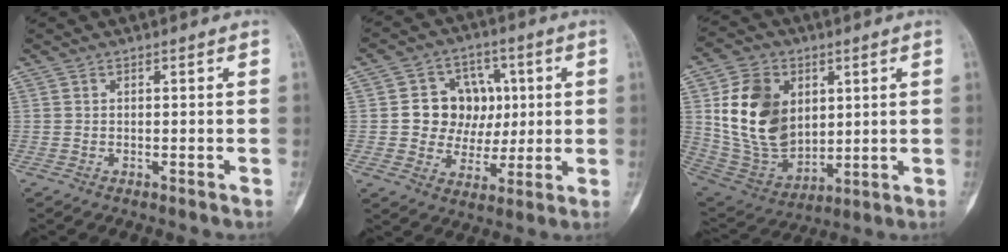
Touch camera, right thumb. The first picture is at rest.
{"total": 11.6, "force": [1.5, 10.1, 5.5], "torque": [-0.022, 0.007, 0.031]}
{"total": 18.5, "force": [4.1, 13.4, 12.1], "torque": [-0.188, -0.019, 0.093]}